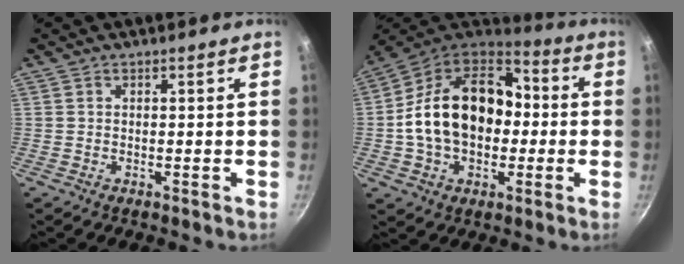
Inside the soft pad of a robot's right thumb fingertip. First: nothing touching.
{"total": 21.7, "force": [-0.4, 15.3, 15.4], "torque": [-0.240, 0.050, -0.013]}